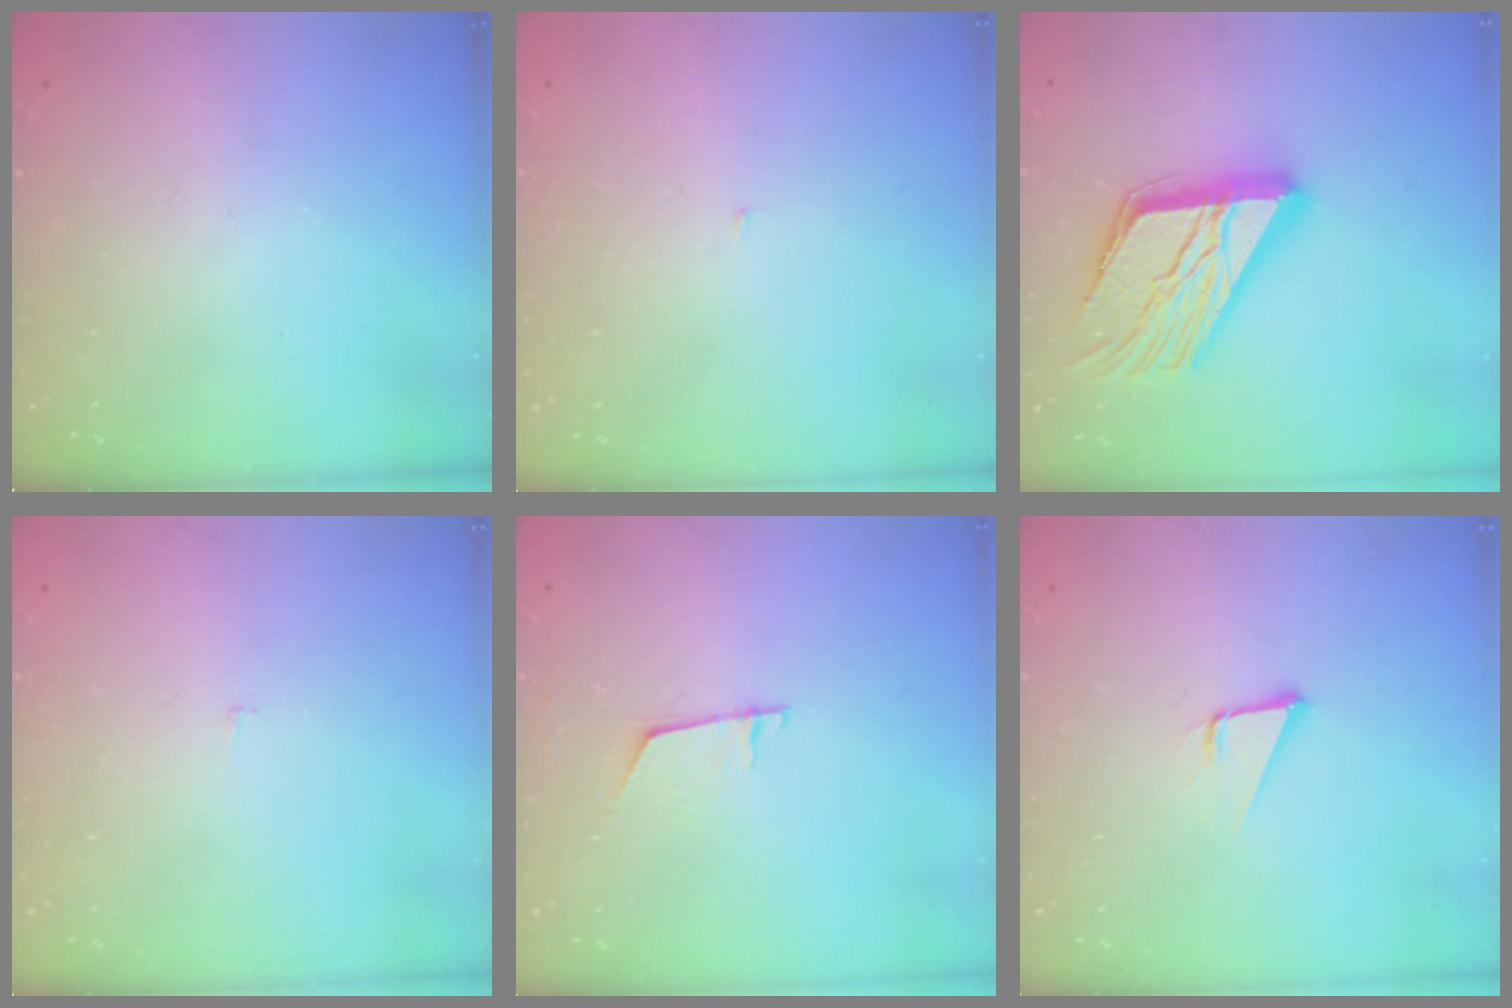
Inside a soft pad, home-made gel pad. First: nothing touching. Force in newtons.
{"total": 2.1, "press": 2.1, "slide": 0.2}
{"total": 22.8, "press": 22.7, "slide": 2.2}
{"total": 2.3, "press": 2.3, "slide": 0.2}
{"total": 5.0, "press": 5.0, "slide": 0.4}
{"total": 4.3, "press": 3.4, "slide": 2.6}